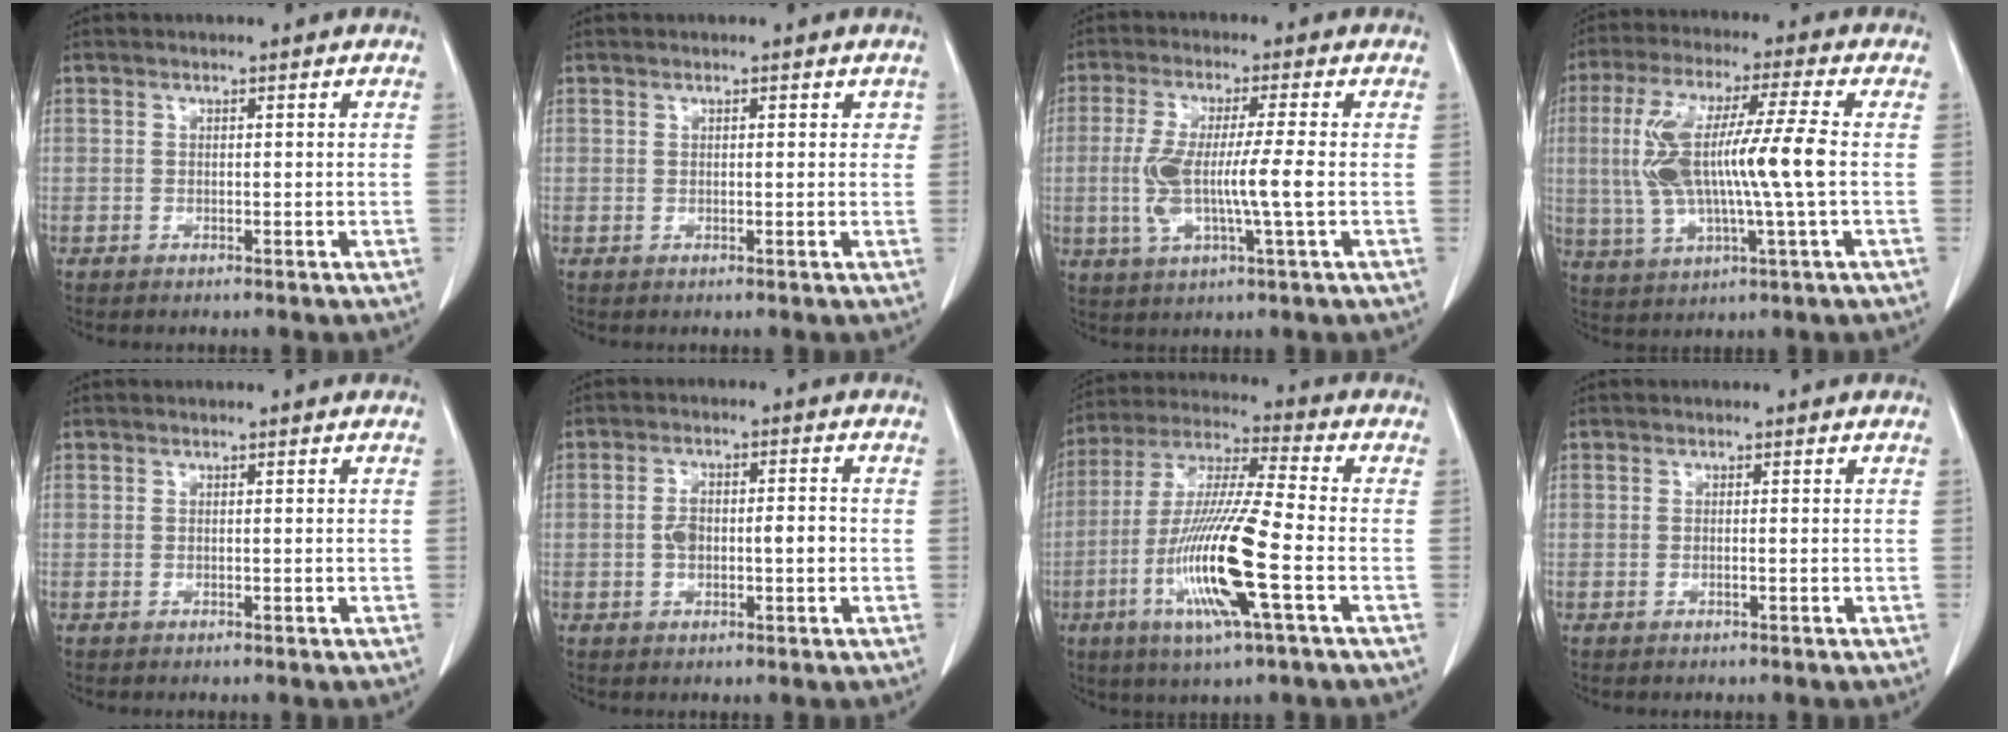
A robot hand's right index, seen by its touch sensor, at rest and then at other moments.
{"total": 2.0, "force": [0.6, 1.1, 1.5], "torque": [-0.026, 0.009, 0.007]}
{"total": 10.0, "force": [-1.1, 0.9, 9.9], "torque": [-0.202, -0.001, -0.020]}
{"total": 14.9, "force": [0.1, 1.4, 14.8], "torque": [-0.302, 0.012, 0.003]}
{"total": 0.0}
{"total": 6.4, "force": [-0.6, 2.8, 5.7], "torque": [-0.112, 0.017, -0.007]}
{"total": 17.2, "force": [-5.2, 0.9, 16.4], "torque": [-0.338, -0.019, -0.099]}
{"total": 0.9, "force": [-0.2, 0.3, 0.9], "torque": [-0.024, 0.002, 0.000]}